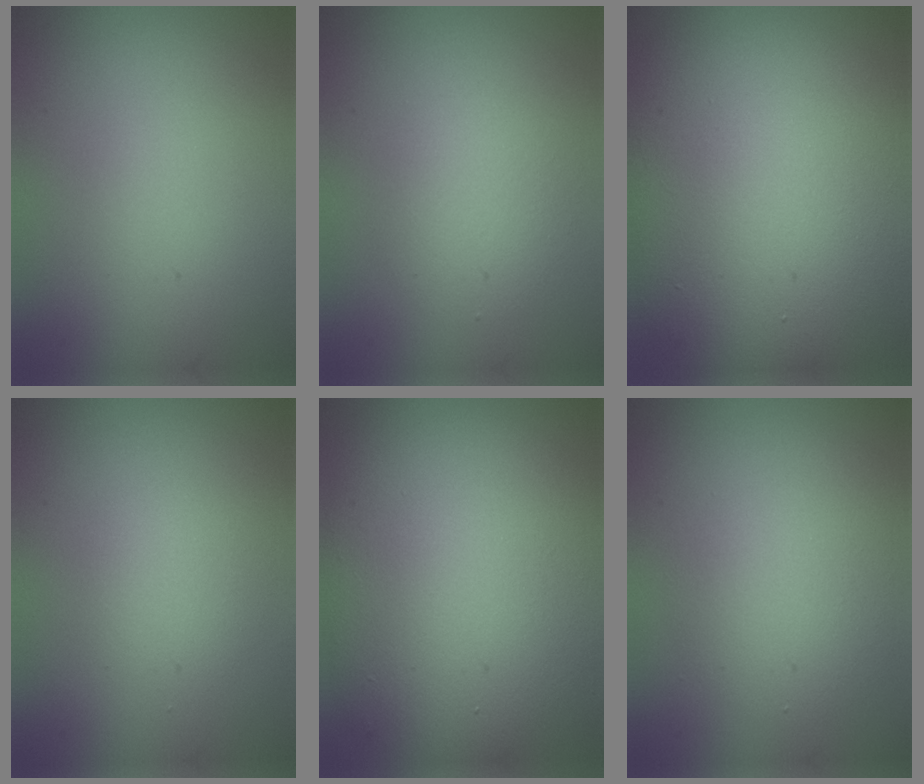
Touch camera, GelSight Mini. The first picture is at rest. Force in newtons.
{"total": 2.8, "press": 2.8, "slide": 0.1}
{"total": 15.8, "press": 15.8, "slide": 1.1}
{"total": 1.7, "press": 1.7, "slide": 0.2}
{"total": 13.4, "press": 13.4, "slide": 0.9}
{"total": 3.7, "press": 3.7, "slide": 0.2}